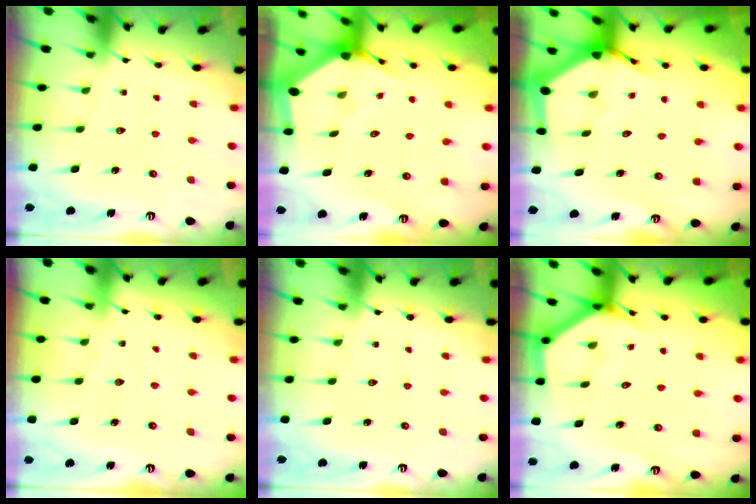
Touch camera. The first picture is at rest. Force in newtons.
{"total": 2.9, "press": 2.9, "slide": 0.2}
{"total": 3.6, "press": 3.6, "slide": 0.5}
{"total": 2.7, "press": 2.7, "slide": 0.3}
{"total": 0.0}
{"total": 3.6, "press": 3.6, "slide": 0.3}